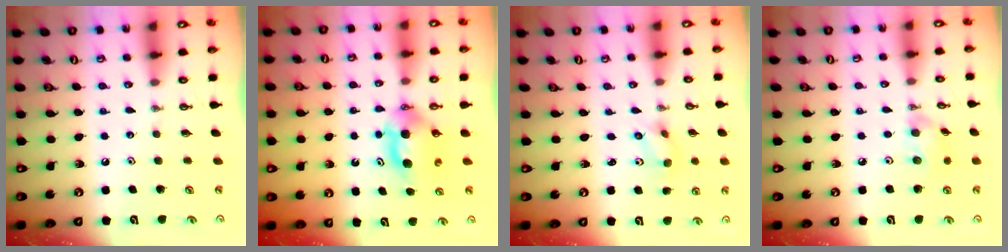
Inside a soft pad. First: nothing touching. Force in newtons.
{"total": 6.7, "press": 5.7, "slide": 3.5}
{"total": 1.9, "press": 1.7, "slide": 0.7}
{"total": 7.9, "press": 7.6, "slide": 2.2}